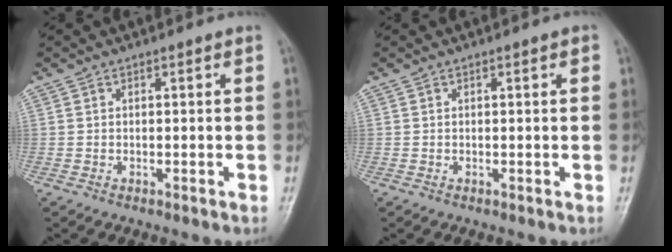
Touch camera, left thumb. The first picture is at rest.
{"total": 0.7, "force": [0.2, 0.2, 0.6], "torque": [-0.009, 0.001, 0.002]}